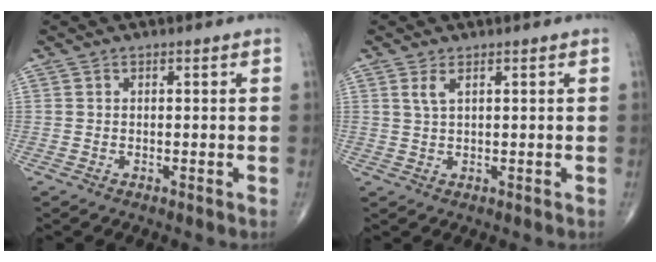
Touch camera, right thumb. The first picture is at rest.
{"total": 2.1, "force": [1.1, 0.7, 1.7], "torque": [-0.039, 0.000, 0.029]}